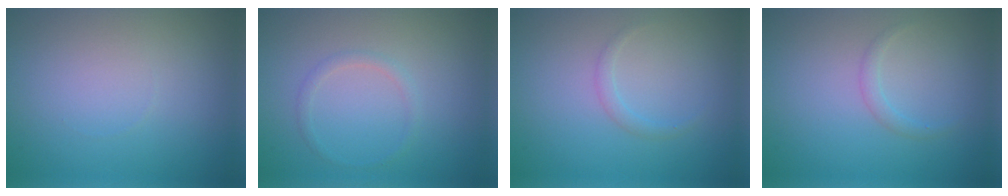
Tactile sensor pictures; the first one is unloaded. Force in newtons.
{"total": 1.0, "press": 1.0, "slide": 0.1}
{"total": 0.9, "press": 0.9, "slide": 0.1}
{"total": 1.0, "press": 1.0, "slide": 0.0}